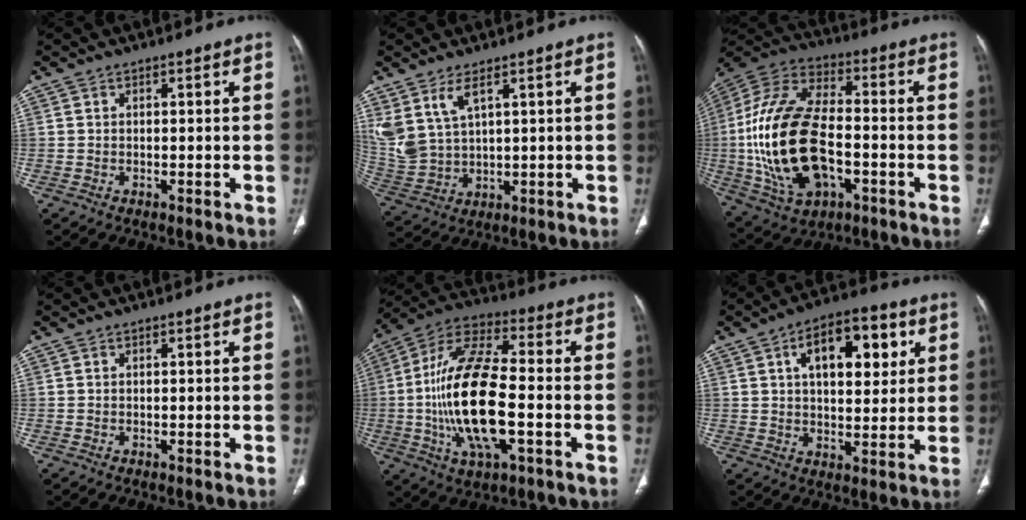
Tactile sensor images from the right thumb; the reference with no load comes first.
{"total": 8.9, "force": [4.9, 4.1, 6.2], "torque": [-0.134, -0.016, 0.119]}
{"total": 24.9, "force": [-3.8, 13.8, 20.4], "torque": [-0.418, 0.013, -0.059]}
{"total": 0.0}
{"total": 20.9, "force": [-3.3, 7.9, 19.0], "torque": [-0.381, 0.022, -0.058]}
{"total": 14.3, "force": [4.9, 7.5, 11.1], "torque": [-0.123, 0.002, 0.074]}